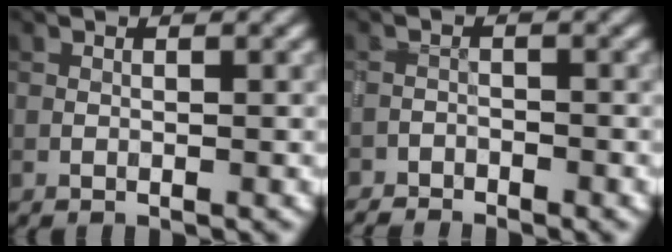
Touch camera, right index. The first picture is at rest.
{"total": 2.7, "force": [-2.6, 0.9, 0.3], "torque": [-0.003, 0.001, -0.045]}